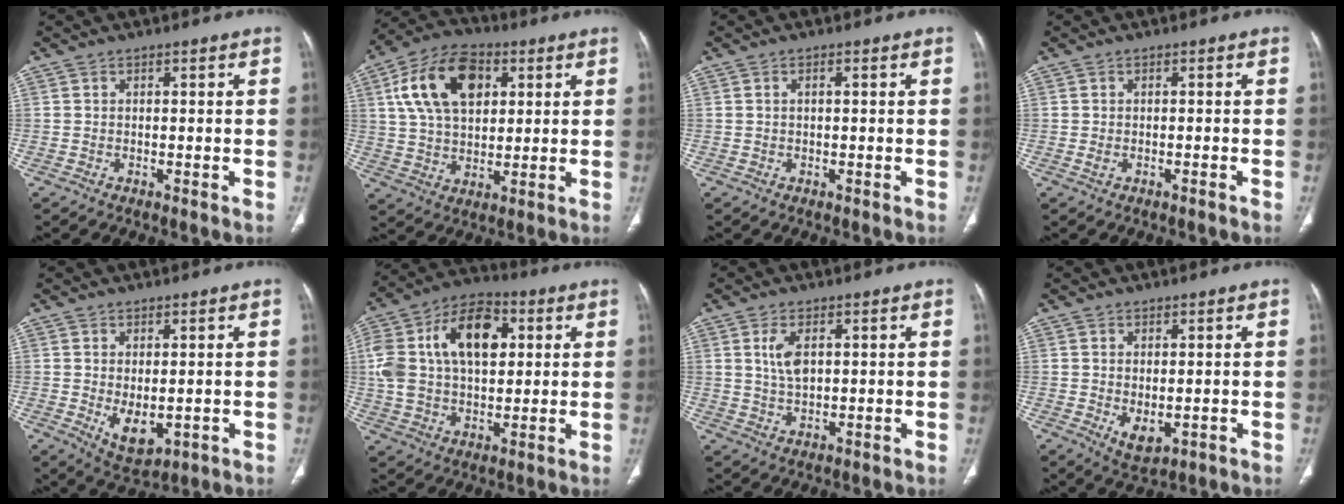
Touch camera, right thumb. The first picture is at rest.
{"total": 16.4, "force": [5.2, 10.1, 11.8], "torque": [-0.197, 0.003, 0.093]}
{"total": 0.9, "force": [0.2, 0.3, 0.8], "torque": [-0.021, 0.005, 0.004]}
{"total": 0.9, "force": [-0.4, 0.2, 0.8], "torque": [-0.025, 0.009, -0.003]}
{"total": 6.3, "force": [-0.9, 3.3, 5.3], "torque": [-0.078, -0.013, 0.005]}
{"total": 19.8, "force": [4.8, 12.0, 15.0], "torque": [-0.264, 0.017, 0.078]}
{"total": 4.8, "force": [1.4, 2.4, 3.9], "torque": [-0.078, -0.007, 0.033]}
{"total": 4.4, "force": [-0.8, 2.3, 3.7], "torque": [-0.056, -0.009, 0.004]}